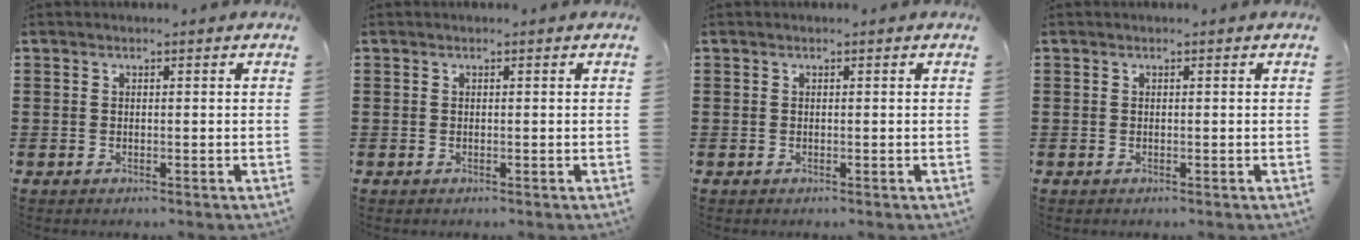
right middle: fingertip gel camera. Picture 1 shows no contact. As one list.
[{"total": 0.0}, {"total": 0.0}, {"total": 0.0}]